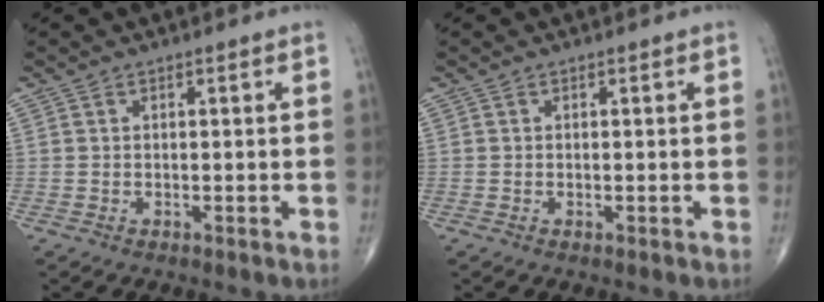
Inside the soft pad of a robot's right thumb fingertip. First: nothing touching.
{"total": 0.0}